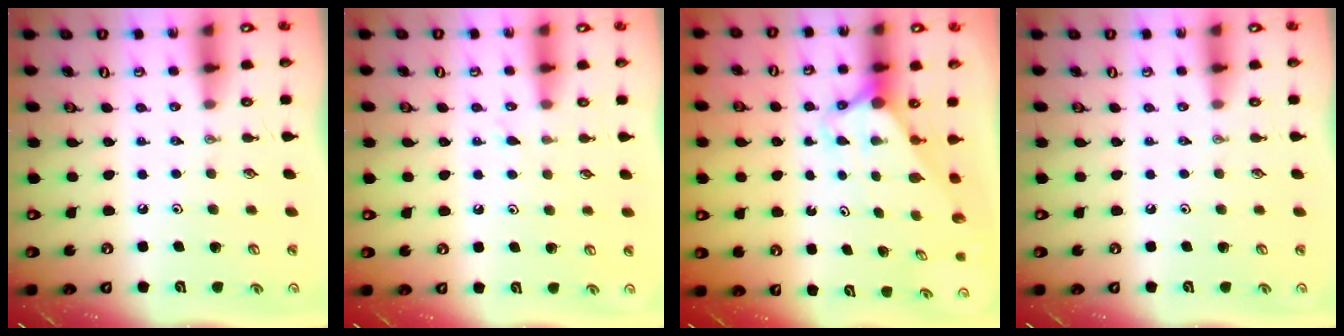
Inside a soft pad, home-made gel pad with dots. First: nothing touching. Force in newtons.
{"total": 5.1, "press": 5.1, "slide": 0.7}
{"total": 2.7, "press": 2.7, "slide": 0.1}
{"total": 0.0}